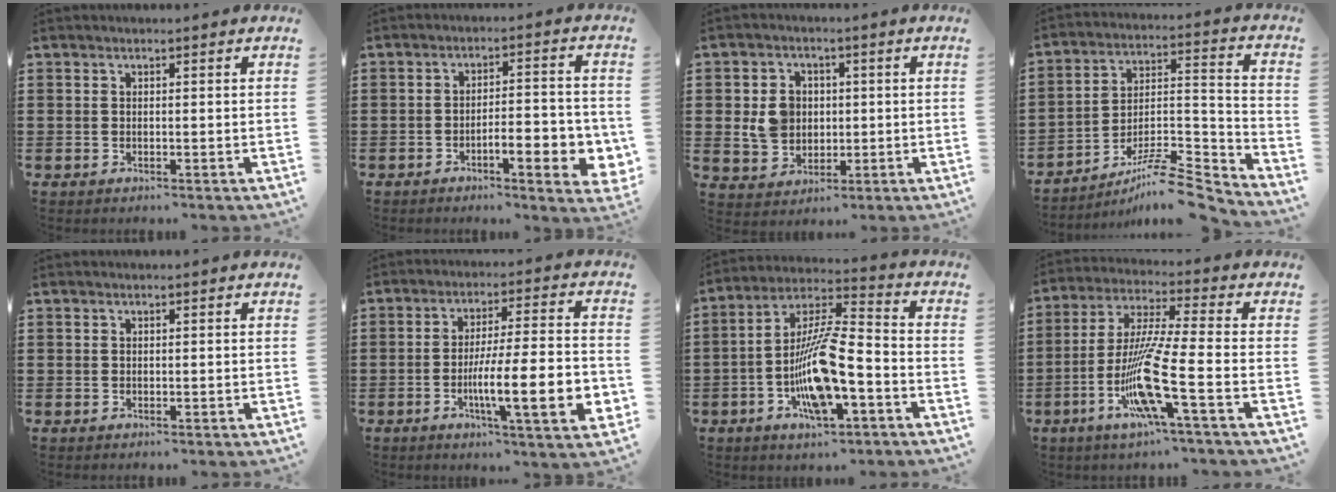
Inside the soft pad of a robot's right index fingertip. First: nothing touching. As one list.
[{"total": 6.6, "force": [-2.7, 1.9, 5.7], "torque": [-0.076, -0.006, -0.047]}, {"total": 6.4, "force": [0.6, 5.2, 3.6], "torque": [-0.100, 0.011, 0.008]}, {"total": 8.9, "force": [-7.5, 1.5, 4.5], "torque": [-0.067, 0.012, -0.144]}, {"total": 0.0}, {"total": 13.4, "force": [-4.0, 2.4, 12.5], "torque": [-0.219, -0.011, -0.072]}, {"total": 12.0, "force": [-4.5, 3.5, 10.6], "torque": [-0.230, -0.008, -0.089]}, {"total": 12.8, "force": [-4.9, 0.9, 11.8], "torque": [-0.259, -0.021, -0.103]}]